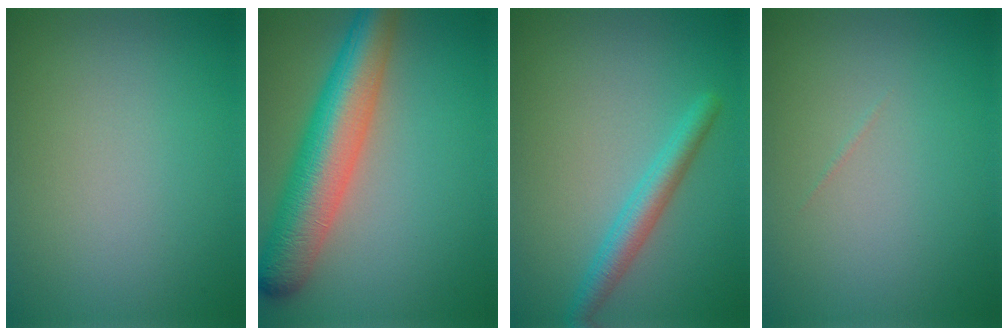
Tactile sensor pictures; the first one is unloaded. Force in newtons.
{"total": 8.6, "press": 8.6, "slide": 0.5}
{"total": 2.9, "press": 2.9, "slide": 0.2}
{"total": 0.0}